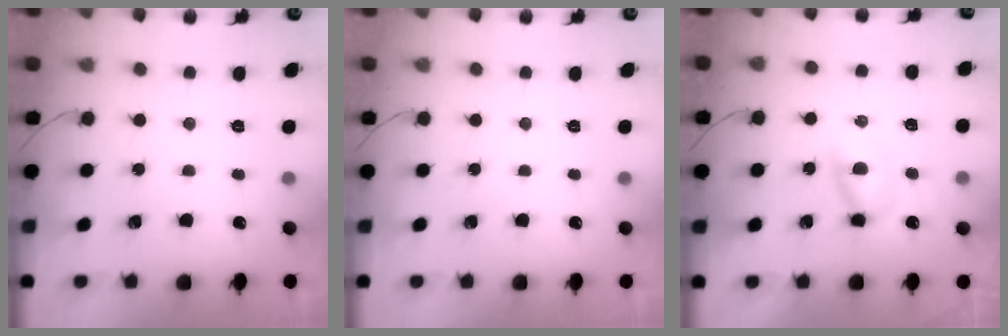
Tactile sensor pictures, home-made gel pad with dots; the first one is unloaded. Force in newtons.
{"total": 0.0}
{"total": 3.8, "press": 3.7, "slide": 1.0}